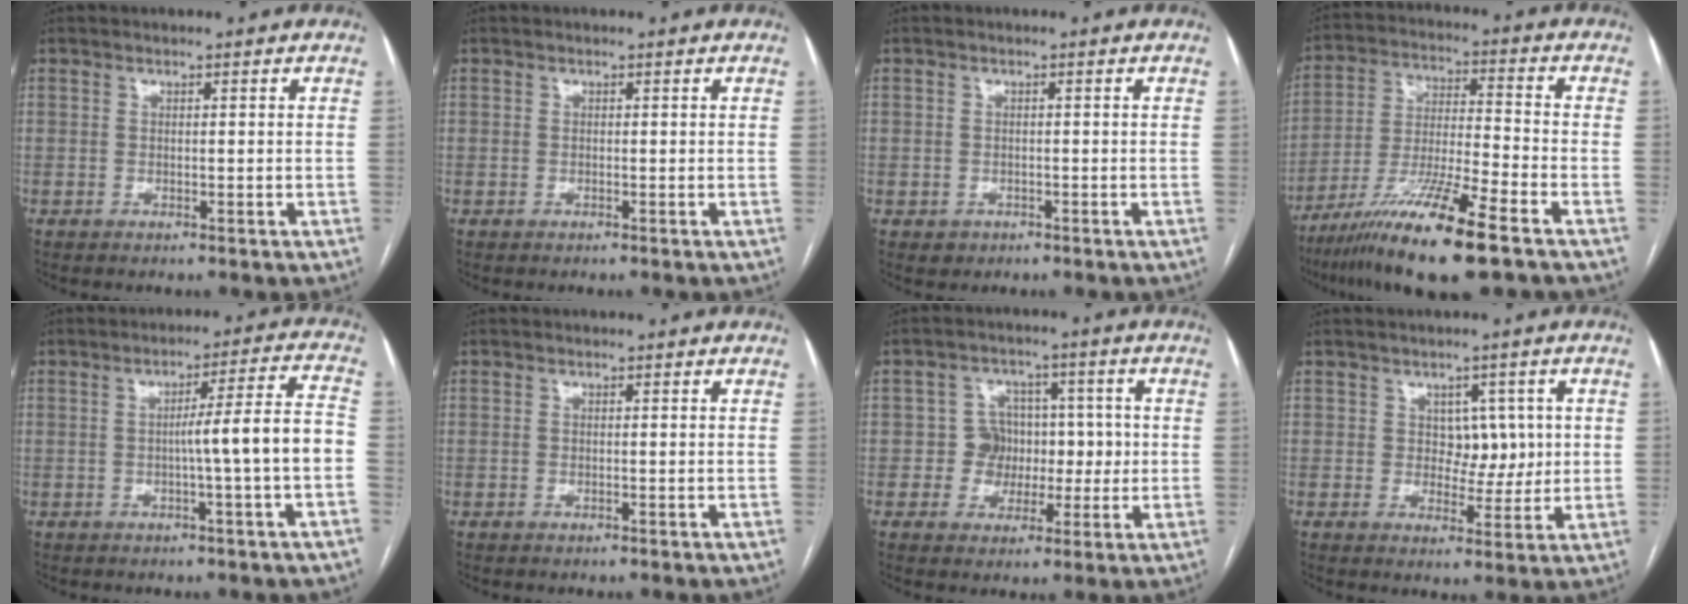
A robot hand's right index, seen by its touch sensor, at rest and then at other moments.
{"total": 0.0}
{"total": 2.0, "force": [-0.9, 1.8, 0.1], "torque": [0.003, 0.007, -0.010]}
{"total": 15.8, "force": [-9.9, 0.5, 12.2], "torque": [-0.243, -0.039, -0.180]}
{"total": 8.7, "force": [-1.7, -1.1, 8.5], "torque": [-0.117, 0.018, -0.024]}
{"total": 0.0}
{"total": 6.5, "force": [-0.3, 6.2, 1.8], "torque": [-0.011, 0.032, -0.003]}
{"total": 4.7, "force": [0.8, 3.3, 3.2], "torque": [-0.033, 0.007, 0.018]}